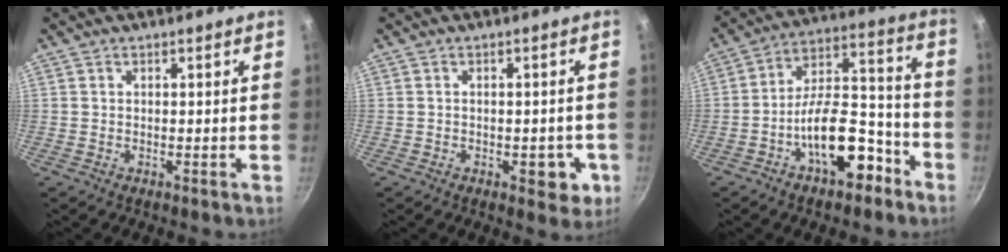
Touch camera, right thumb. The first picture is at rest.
{"total": 5.2, "force": [-1.6, 2.9, 4.0], "torque": [-0.025, 0.008, -0.017]}
{"total": 15.7, "force": [-7.7, 7.4, 11.5], "torque": [-0.139, 0.082, -0.119]}